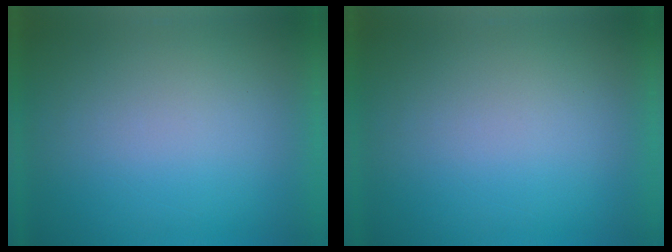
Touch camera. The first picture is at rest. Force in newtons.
{"total": 0.0}